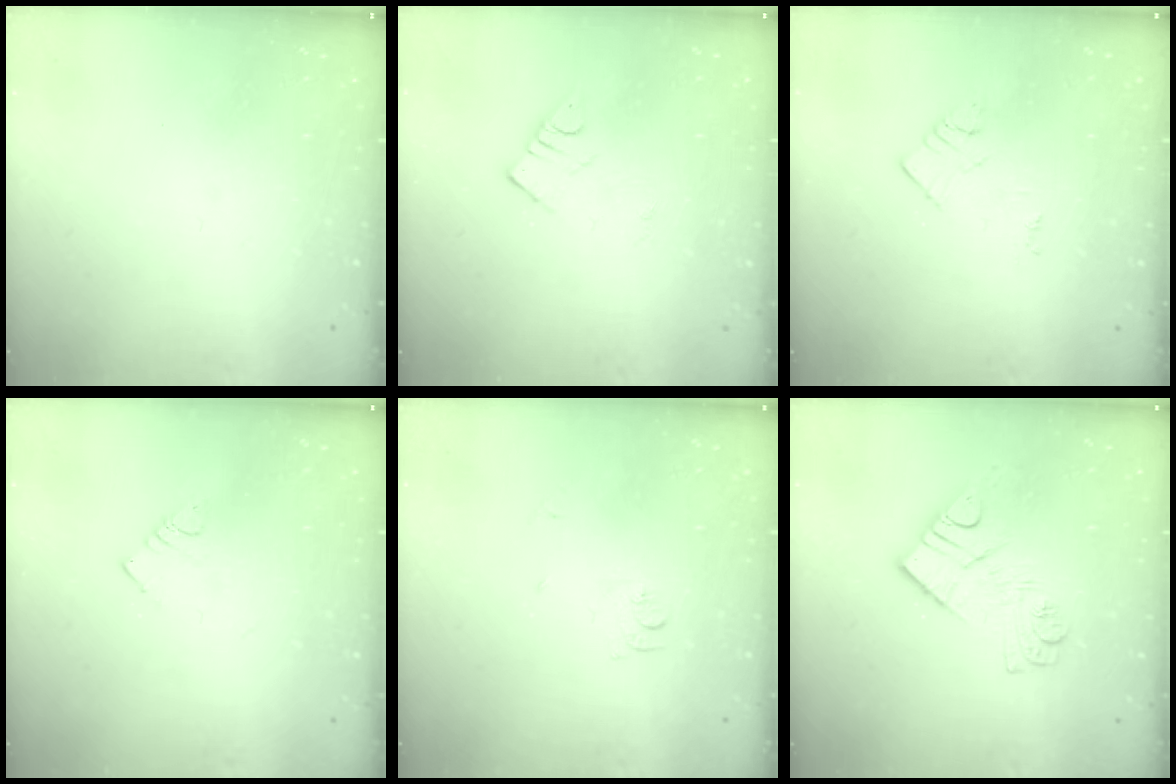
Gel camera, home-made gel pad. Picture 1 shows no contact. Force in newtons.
{"total": 2.8, "press": 2.7, "slide": 0.3}
{"total": 3.0, "press": 3.0, "slide": 0.4}
{"total": 2.9, "press": 2.9, "slide": 0.5}
{"total": 5.7, "press": 5.7, "slide": 0.6}
{"total": 11.5, "press": 11.5, "slide": 0.6}